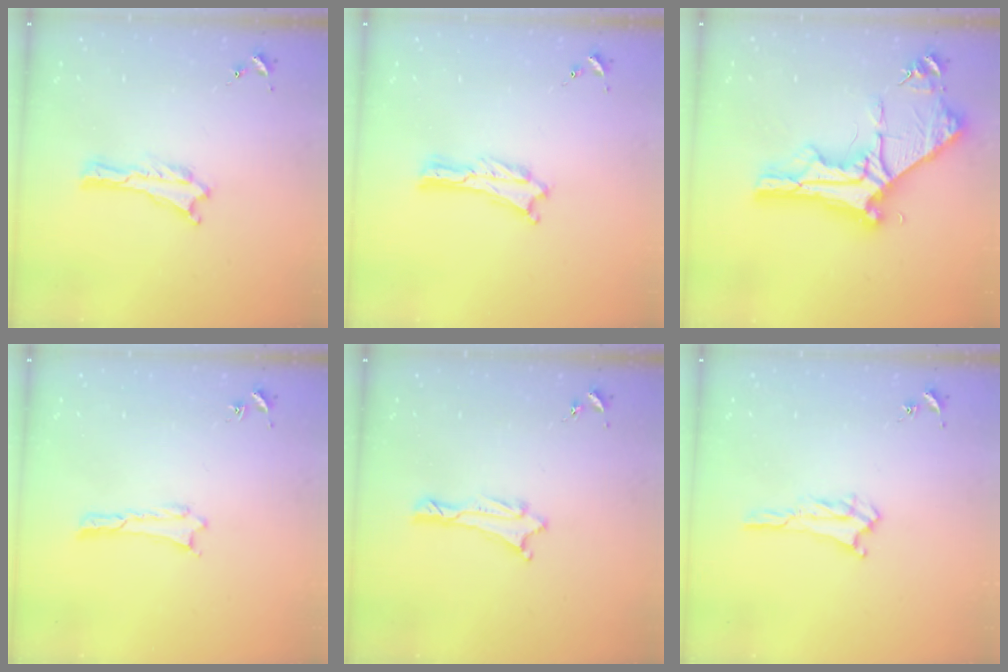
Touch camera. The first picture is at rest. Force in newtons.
{"total": 0.0}
{"total": 10.3, "press": 10.2, "slide": 1.2}
{"total": 0.0}
{"total": 1.0, "press": 1.0, "slide": 0.2}
{"total": 1.7, "press": 1.7, "slide": 0.2}